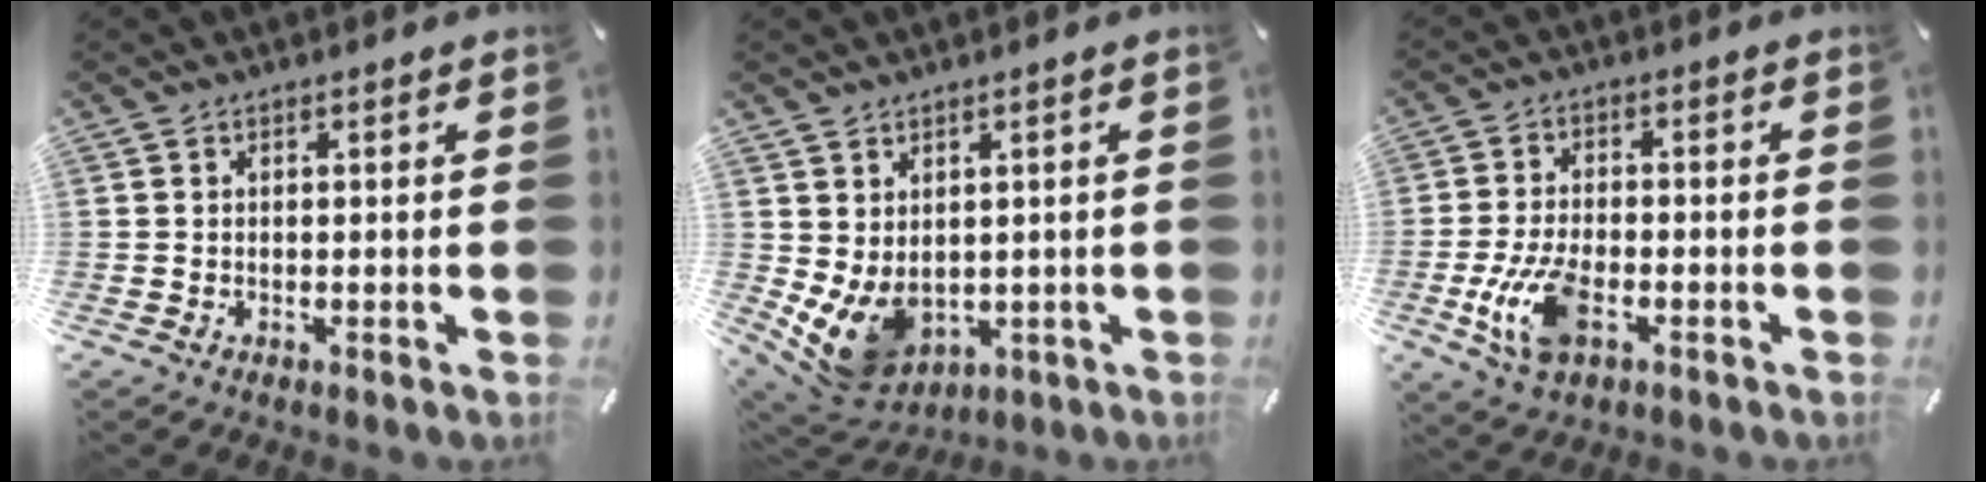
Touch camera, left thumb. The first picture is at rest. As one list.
[{"total": 8.0, "force": [-0.3, 6.6, 4.5], "torque": [-0.102, -0.016, -0.003]}, {"total": 10.9, "force": [-3.5, 5.9, 8.4], "torque": [-0.188, -0.003, -0.062]}]